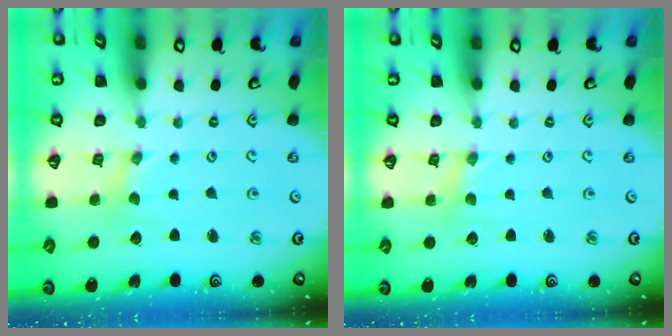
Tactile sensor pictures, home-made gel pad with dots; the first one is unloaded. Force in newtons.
{"total": 0.5, "press": 0.5, "slide": 0.1}